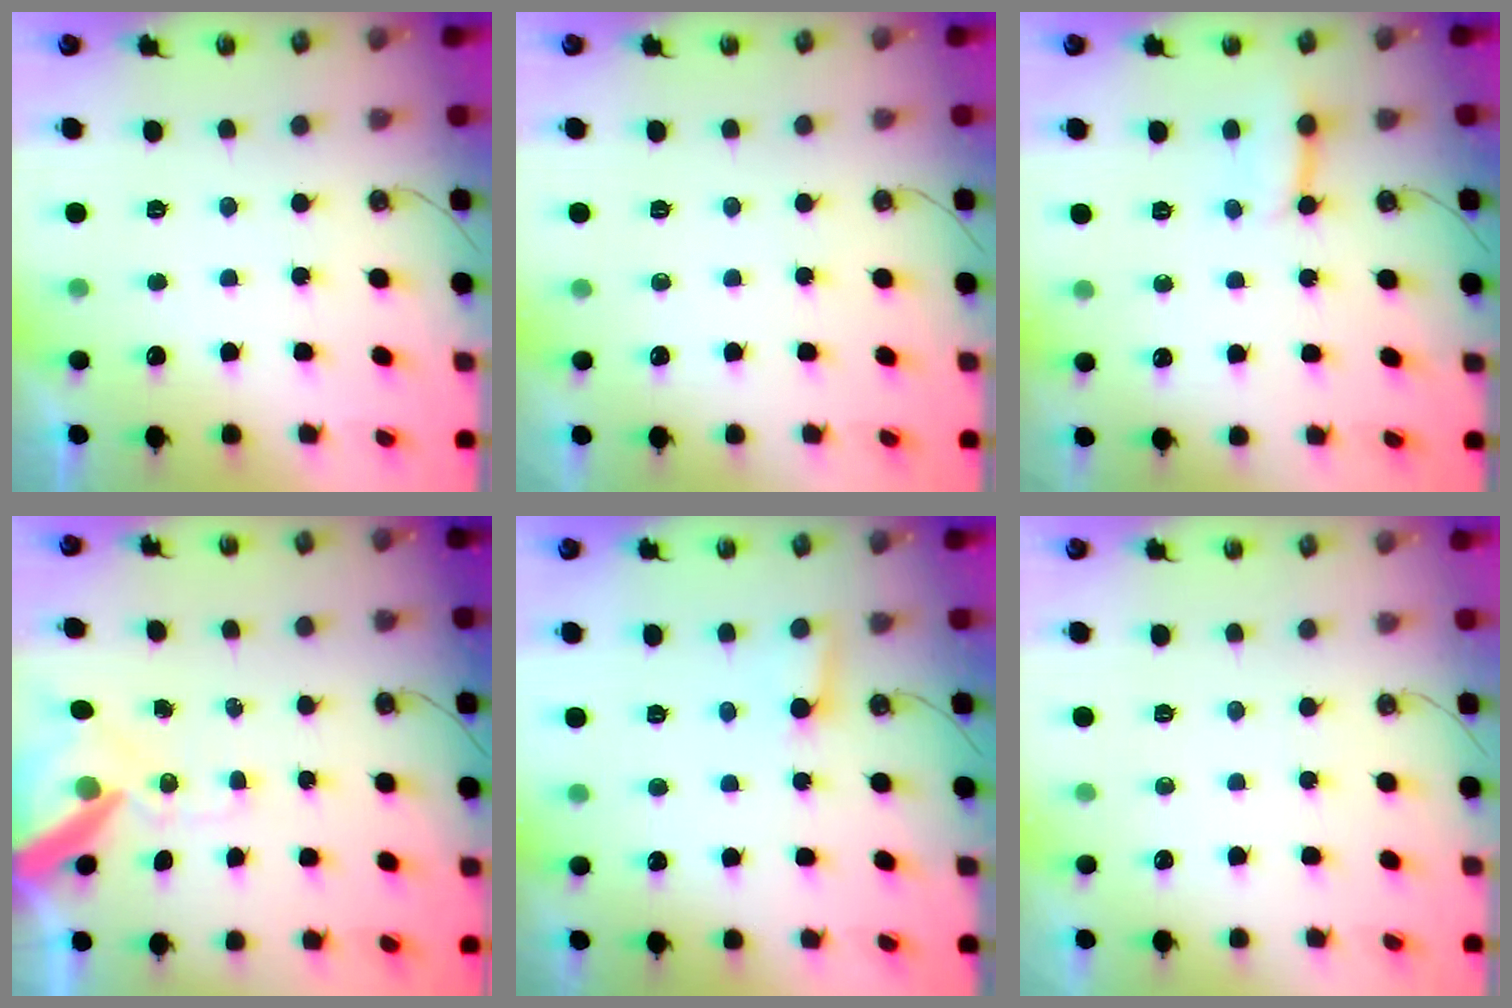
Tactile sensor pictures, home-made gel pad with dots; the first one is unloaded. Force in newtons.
{"total": 0.0}
{"total": 2.9, "press": 2.9, "slide": 0.2}
{"total": 13.1, "press": 13.0, "slide": 2.0}
{"total": 4.6, "press": 4.6, "slide": 0.4}
{"total": 0.0}